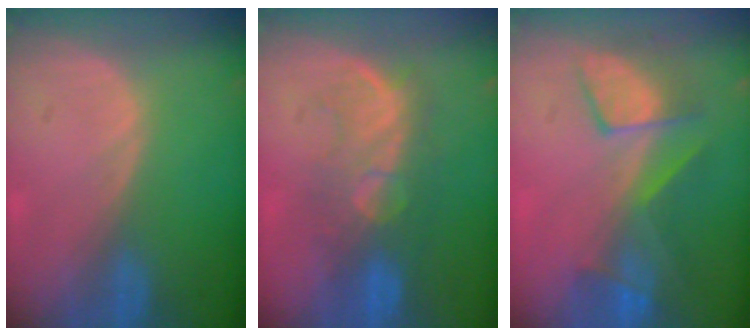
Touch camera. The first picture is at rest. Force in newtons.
{"total": 8.4, "press": 8.0, "slide": 2.5}
{"total": 7.6, "press": 7.2, "slide": 2.4}